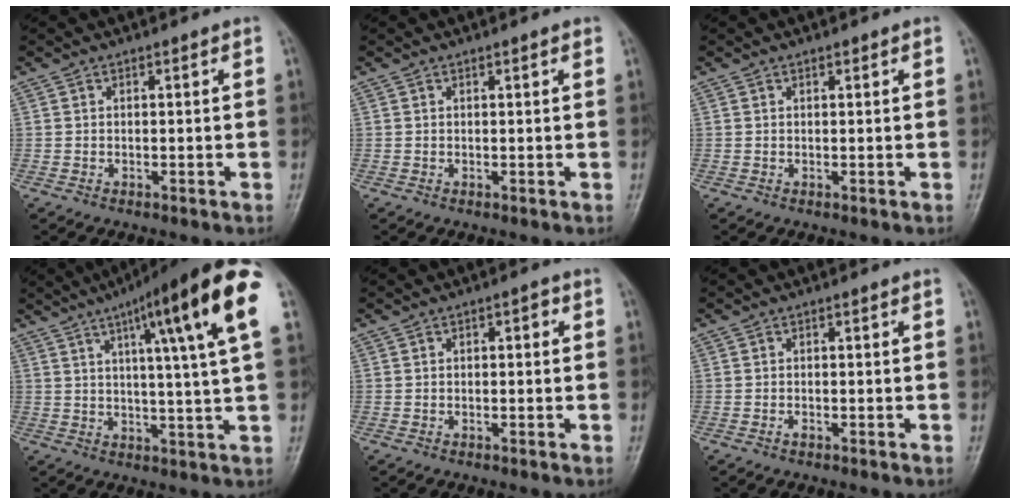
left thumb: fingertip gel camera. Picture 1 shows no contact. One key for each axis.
{"total": 0.9, "fx": 0.6, "fy": 0.1, "fz": 0.7, "tx": -0.010, "ty": 0.000, "tz": 0.006}
{"total": 0.6, "fx": 0.4, "fy": 0.2, "fz": 0.3, "tx": -0.006, "ty": -0.002, "tz": 0.005}
{"total": 18.8, "fx": 7.8, "fy": 1.8, "fz": 17.0, "tx": -0.240, "ty": -0.010, "tz": 0.103}
{"total": 2.0, "fx": 0.4, "fy": 1.0, "fz": 1.7, "tx": -0.015, "ty": 0.007, "tz": 0.000}
{"total": 0.8, "fx": -0.5, "fy": 0.4, "fz": 0.5, "tx": -0.008, "ty": 0.005, "tz": -0.010}